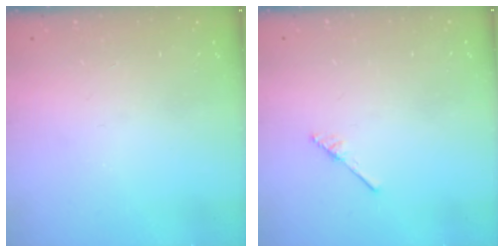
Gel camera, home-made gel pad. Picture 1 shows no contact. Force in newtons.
{"total": 2.5, "press": 2.4, "slide": 0.3}